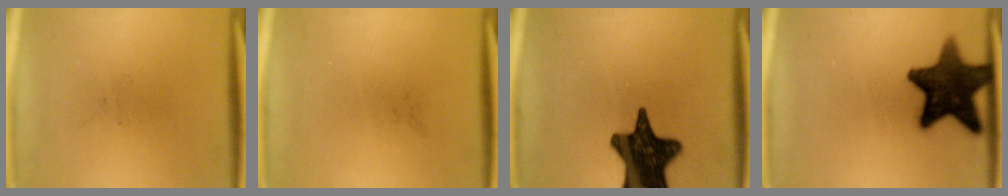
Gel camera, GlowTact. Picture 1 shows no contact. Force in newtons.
{"total": 0.0}
{"total": 16.6}
{"total": 14.6}